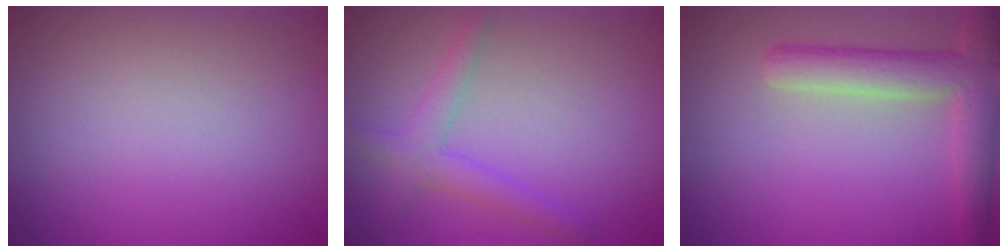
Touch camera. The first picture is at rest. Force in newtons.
{"total": 2.5, "press": 2.5, "slide": 0.1}
{"total": 4.6, "press": 4.6, "slide": 0.5}